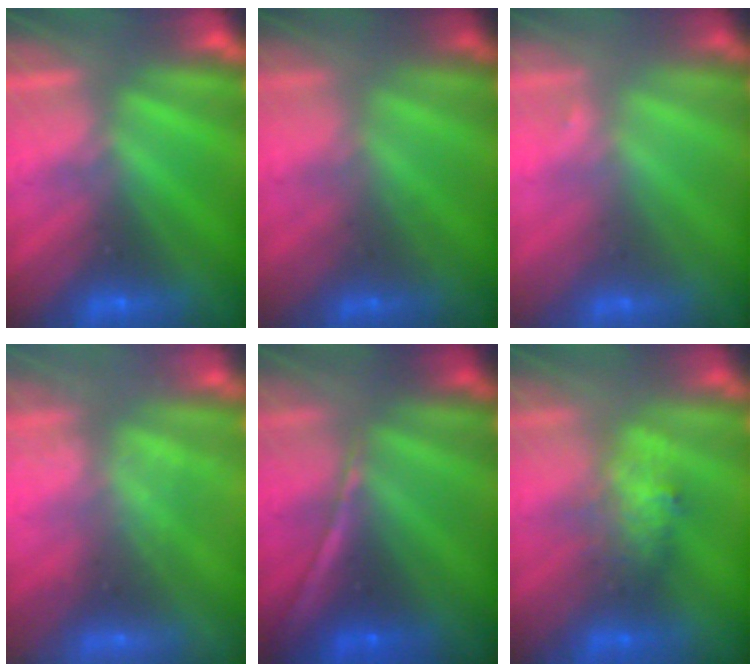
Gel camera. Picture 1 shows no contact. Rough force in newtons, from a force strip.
{"total": 1.8}
{"total": 1.5}
{"total": 2.3}
{"total": 1.3}
{"total": 2.6}